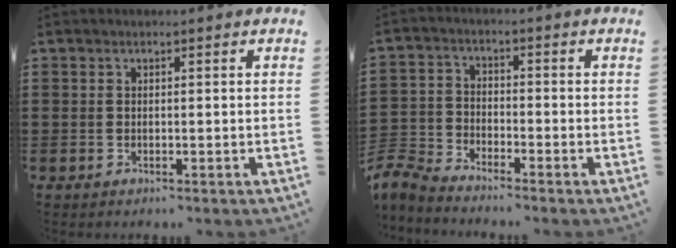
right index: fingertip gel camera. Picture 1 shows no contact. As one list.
[{"total": 4.6, "force": [-4.5, 0.6, 0.7], "torque": [-0.044, -0.008, -0.099]}]